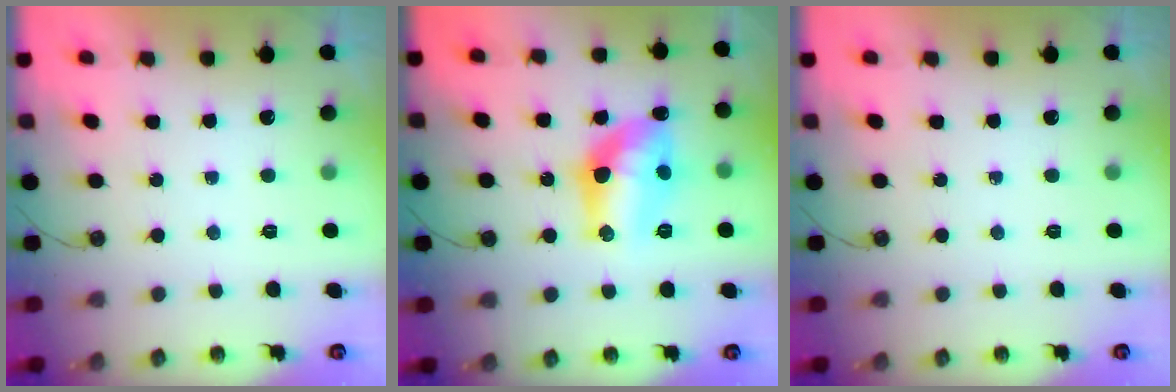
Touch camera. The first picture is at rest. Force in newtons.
{"total": 13.2, "press": 13.2, "slide": 0.5}
{"total": 0.0}